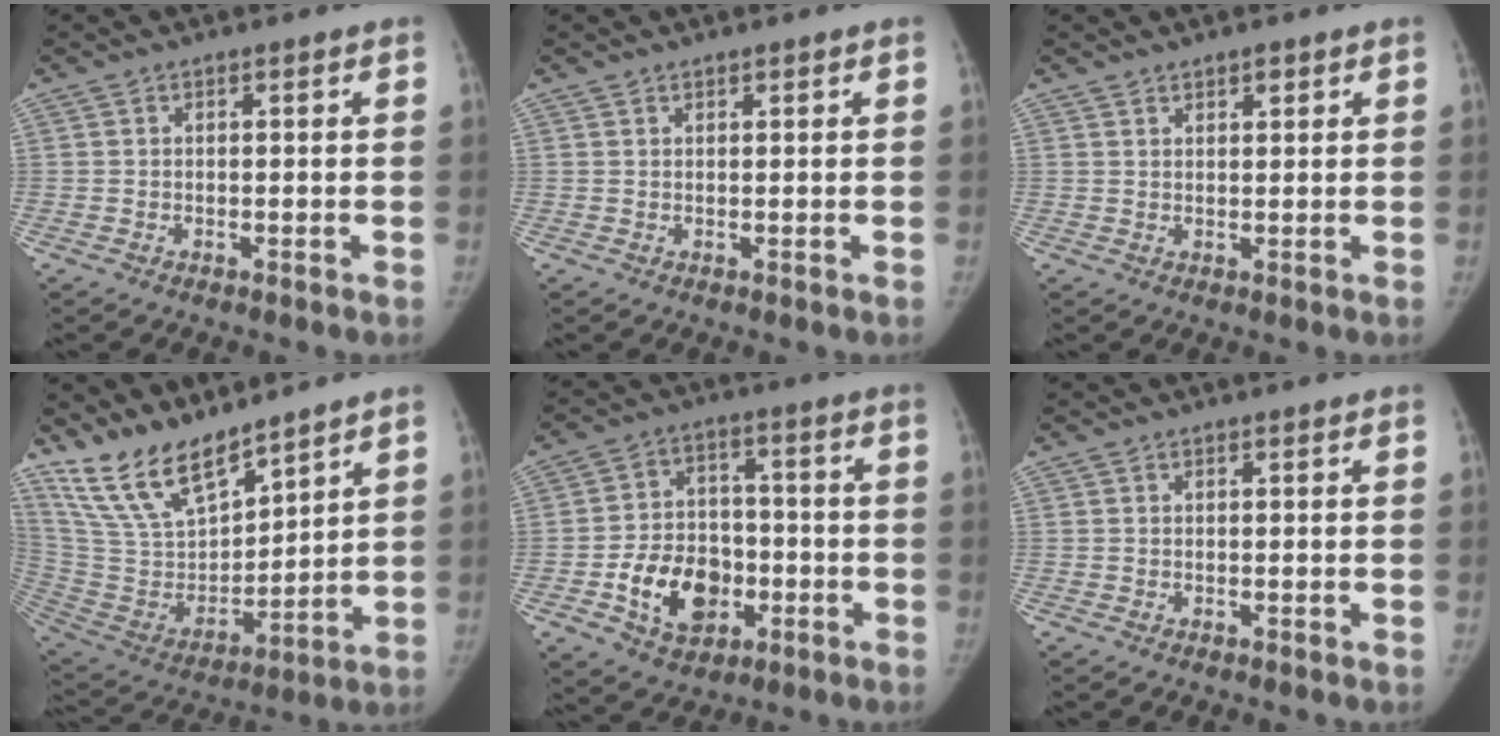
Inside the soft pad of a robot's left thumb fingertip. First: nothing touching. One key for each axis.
{"total": 0.6, "fx": 0.5, "fy": 0.2, "fz": 0.1, "tx": 0.000, "ty": -0.004, "tz": 0.008}
{"total": 1.9, "fx": 1.3, "fy": 0.9, "fz": 1.0, "tx": -0.007, "ty": -0.007, "tz": 0.019}
{"total": 16.2, "fx": 13.4, "fy": 5.6, "fz": 7.3, "tx": -0.109, "ty": -0.073, "tz": 0.271}
{"total": 13.8, "fx": -4.3, "fy": 10.1, "fz": 8.3, "tx": -0.098, "ty": 0.024, "tz": -0.066}
{"total": 0.0}